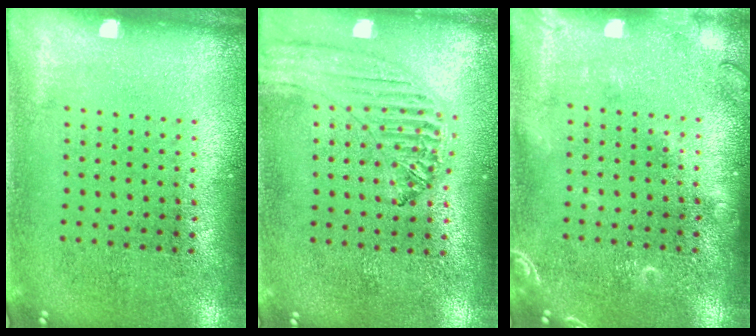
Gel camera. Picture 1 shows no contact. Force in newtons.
{"total": 1.2, "press": 1.2, "slide": 0.1}
{"total": 2.0, "press": 2.0, "slide": 0.3}